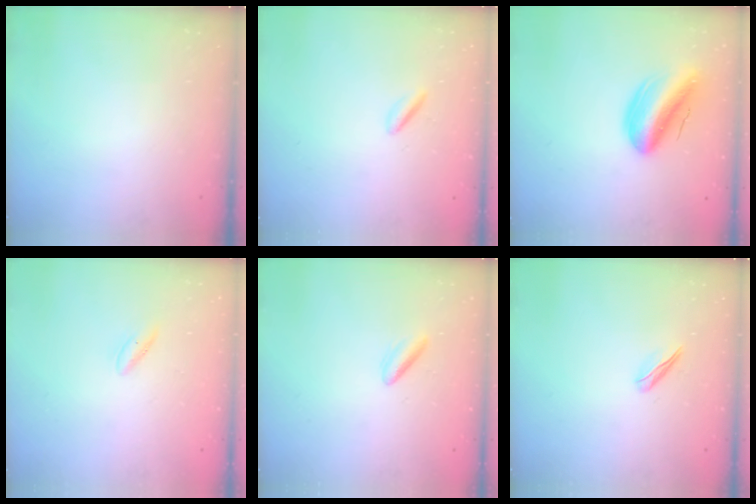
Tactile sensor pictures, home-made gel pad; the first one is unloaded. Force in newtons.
{"total": 0.9, "press": 0.7, "slide": 0.6}
{"total": 14.3, "press": 13.9, "slide": 3.6}
{"total": 2.2, "press": 2.0, "slide": 0.8}
{"total": 3.9, "press": 3.7, "slide": 1.2}
{"total": 3.4, "press": 3.3, "slide": 0.7}